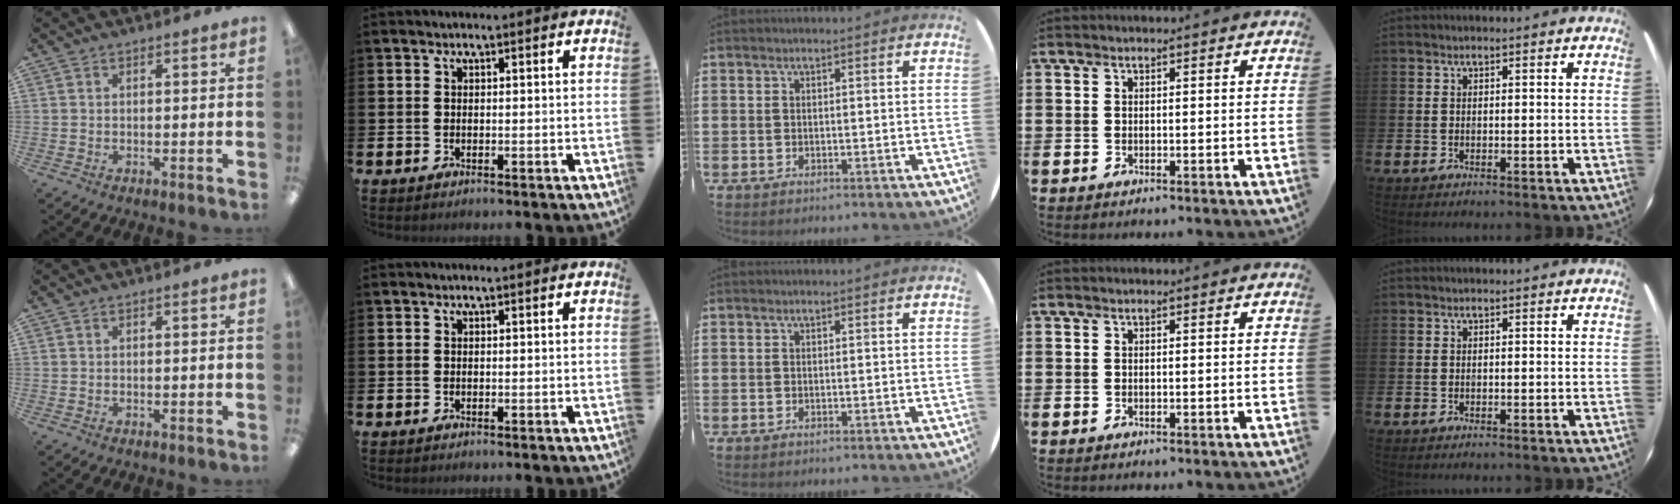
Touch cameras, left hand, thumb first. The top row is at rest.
{}